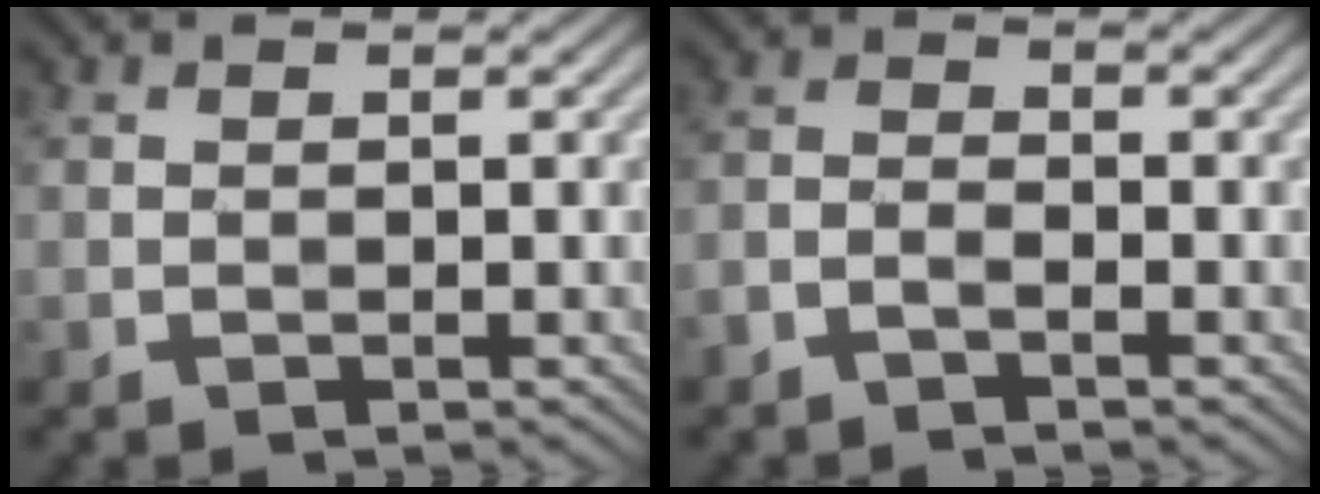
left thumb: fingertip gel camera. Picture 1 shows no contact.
{"total": 2.0, "force": [-1.7, 0.5, 1.0], "torque": [-0.022, 0.001, -0.040]}